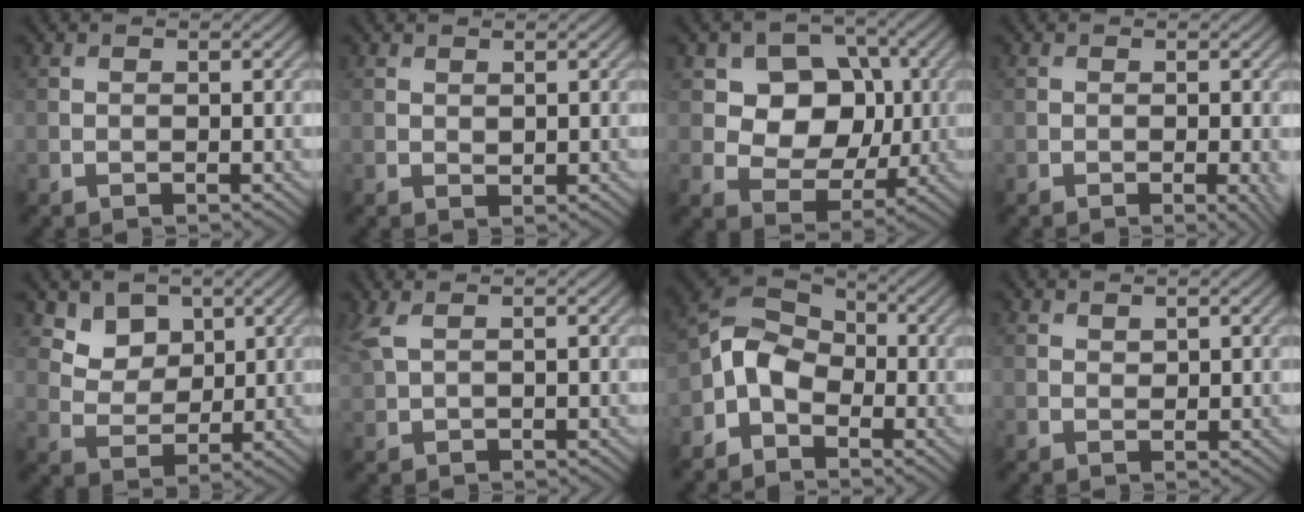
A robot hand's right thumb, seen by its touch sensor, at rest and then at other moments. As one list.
[{"total": 0.7, "force": [0.5, 0.3, 0.4], "torque": [-0.008, -0.002, 0.011]}, {"total": 8.7, "force": [1.7, 7.1, 4.8], "torque": [-0.101, -0.003, 0.017]}, {"total": 1.4, "force": [-0.4, 0.2, 1.3], "torque": [-0.018, -0.003, -0.006]}, {"total": 5.0, "force": [3.4, 3.3, 1.6], "torque": [-0.056, -0.039, 0.087]}, {"total": 2.9, "force": [1.5, 1.0, 2.3], "torque": [-0.071, 0.011, 0.032]}, {"total": 6.6, "force": [-2.8, 4.5, 3.8], "torque": [-0.082, 0.010, -0.078]}, {"total": 0.8, "force": [0.7, 0.3, 0.2], "torque": [-0.005, -0.002, 0.015]}]